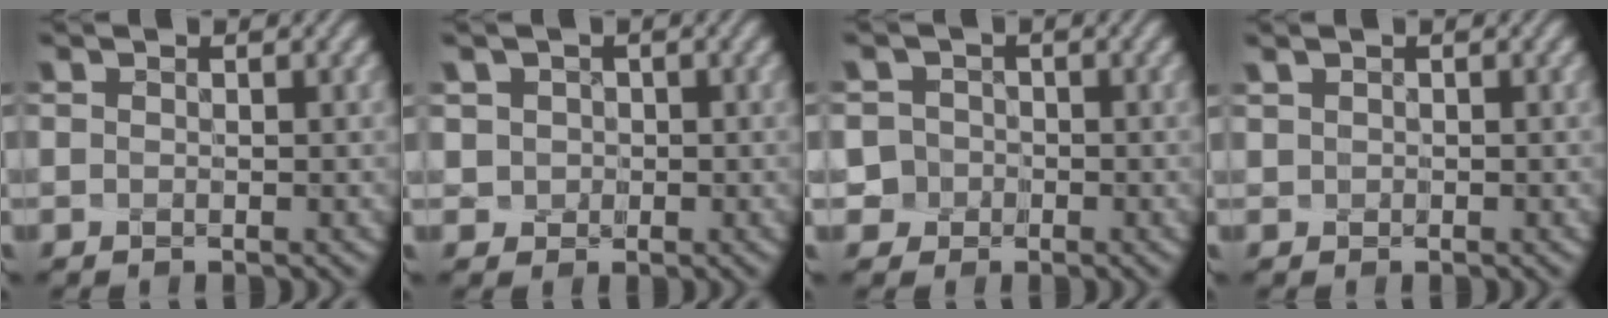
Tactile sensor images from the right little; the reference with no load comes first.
{"total": 2.1, "force": [0.5, 2.1, 0.3], "torque": [-0.021, 0.009, 0.005]}
{"total": 2.9, "force": [-1.5, 2.3, -0.8], "torque": [0.028, 0.012, -0.039]}
{"total": 0.8, "force": [0.4, 0.7, 0.1], "torque": [-0.013, 0.010, -0.001]}